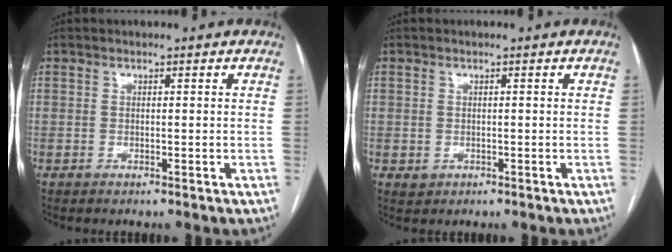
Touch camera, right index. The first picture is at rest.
{"total": 1.4, "force": [-0.3, 1.4, 0.3], "torque": [-0.005, 0.002, 0.001]}